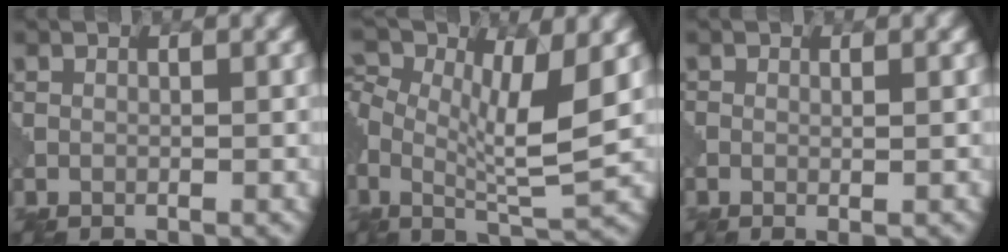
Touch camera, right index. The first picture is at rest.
{"total": 7.2, "force": [0.6, 2.7, 6.7], "torque": [-0.133, 0.002, 0.009]}
{"total": 1.2, "force": [0.1, 0.6, 1.0], "torque": [-0.001, 0.009, -0.012]}